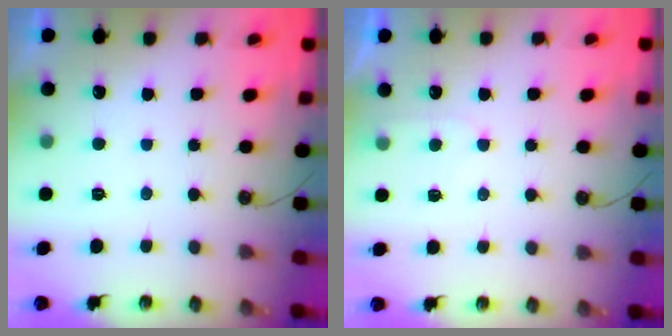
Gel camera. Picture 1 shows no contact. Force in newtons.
{"total": 4.0, "press": 3.9, "slide": 0.6}